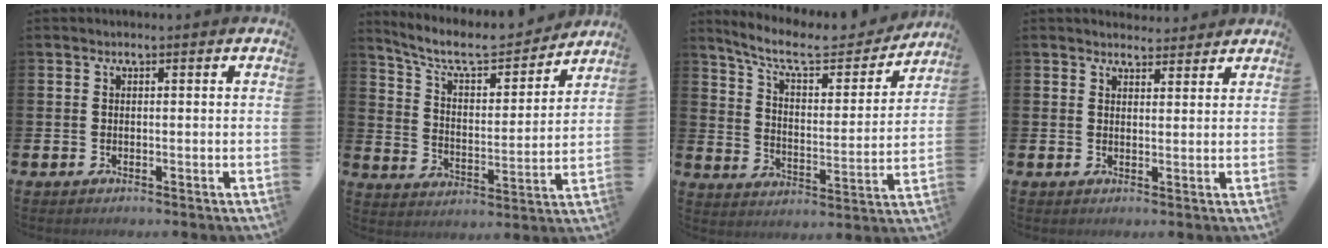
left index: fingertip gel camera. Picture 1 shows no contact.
{"total": 8.1, "force": [7.2, 2.2, 2.9], "torque": [-0.087, -0.053, 0.122]}
{"total": 9.3, "force": [8.1, 2.5, 3.9], "torque": [-0.105, -0.048, 0.137]}
{"total": 2.7, "force": [2.6, 0.7, -0.2], "torque": [0.009, -0.016, 0.046]}